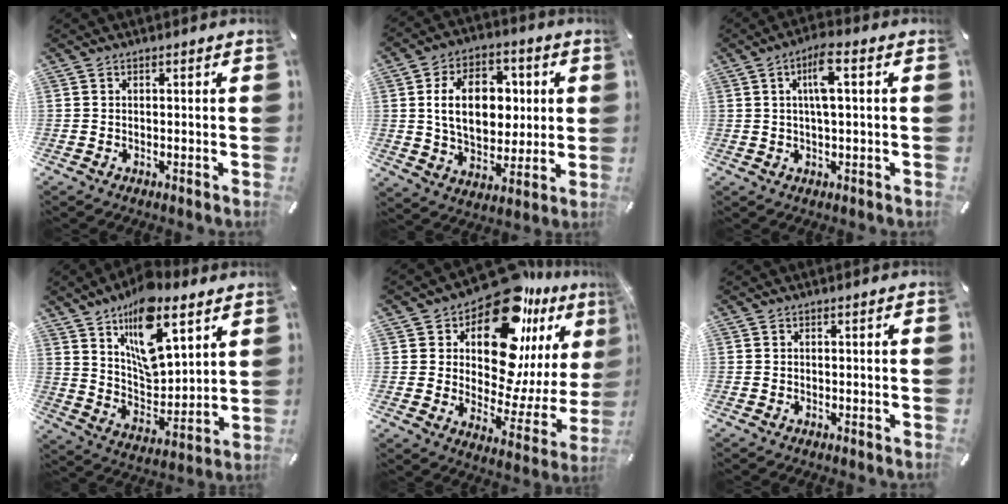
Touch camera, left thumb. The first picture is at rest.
{"total": 16.2, "force": [2.2, 11.3, 11.3], "torque": [-0.195, 0.009, 0.038]}
{"total": 7.0, "force": [1.7, 2.0, 6.5], "torque": [-0.121, 0.004, 0.025]}
{"total": 16.8, "force": [11.1, 8.1, 9.8], "torque": [-0.167, -0.057, 0.196]}
{"total": 20.1, "force": [13.3, 9.4, 11.8], "torque": [-0.194, -0.125, 0.229]}
{"total": 0.0}